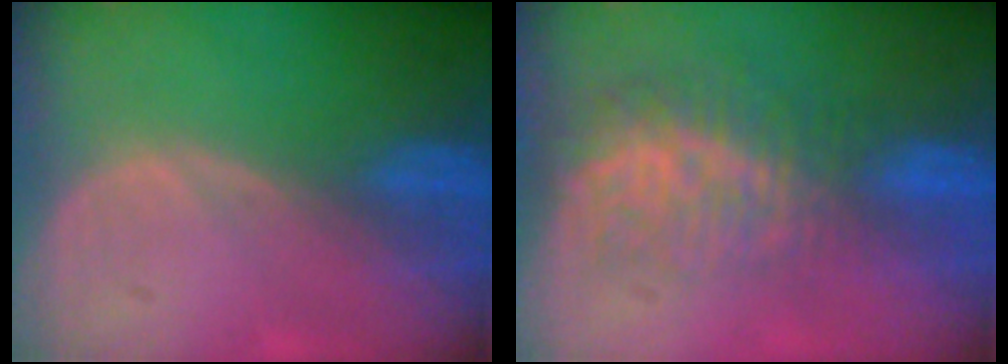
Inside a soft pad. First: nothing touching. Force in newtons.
{"total": 8.7, "press": 7.4, "slide": 4.6}